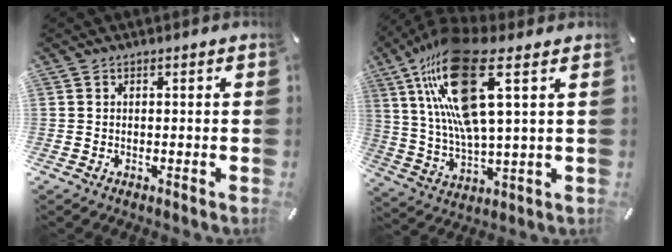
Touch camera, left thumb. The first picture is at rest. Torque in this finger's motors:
{"motor_torque": [2.28, 2.73, 2.01, -0.76, 0.45]}